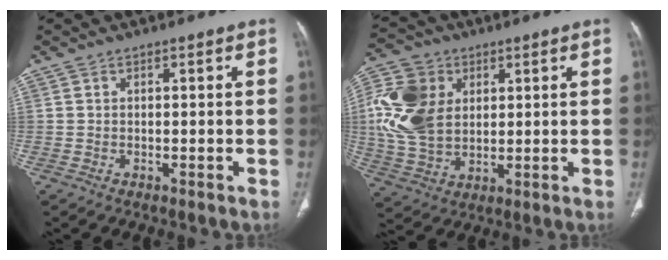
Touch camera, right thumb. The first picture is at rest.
{"total": 14.7, "force": [2.9, 10.9, 9.4], "torque": [-0.180, 0.000, 0.056]}